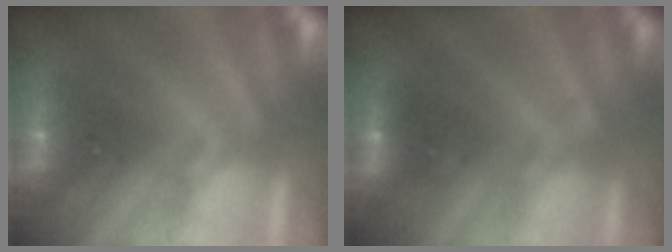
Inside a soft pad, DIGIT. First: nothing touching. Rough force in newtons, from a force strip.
{"total": 2.2}